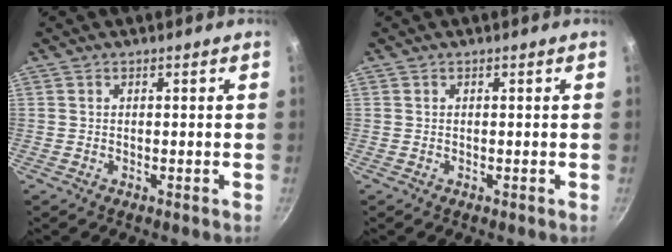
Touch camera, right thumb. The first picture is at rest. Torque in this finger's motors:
{"motor_torque": [-0.01, 0.00, 0.00, 0.00, 0.00]}